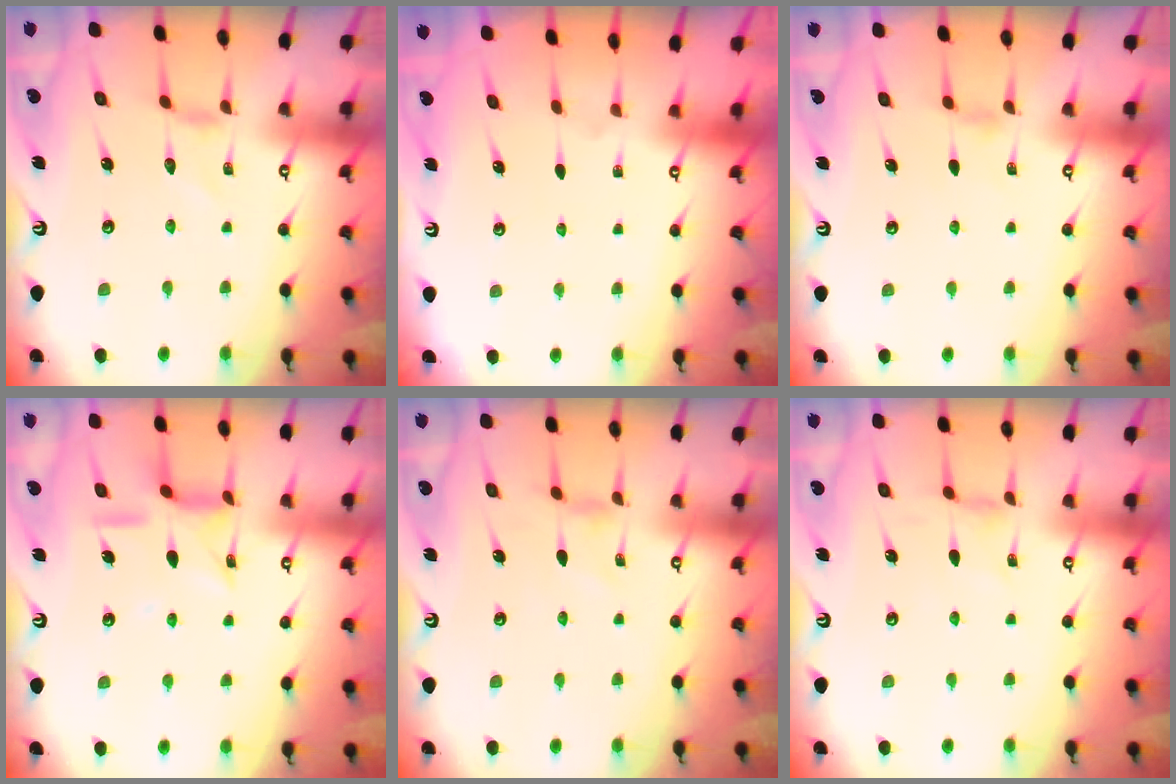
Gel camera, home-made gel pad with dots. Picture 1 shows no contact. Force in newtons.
{"total": 0.0}
{"total": 1.1, "press": 1.1, "slide": 0.4}
{"total": 11.0, "press": 10.9, "slide": 0.8}
{"total": 1.0, "press": 1.0, "slide": 0.3}
{"total": 0.0}